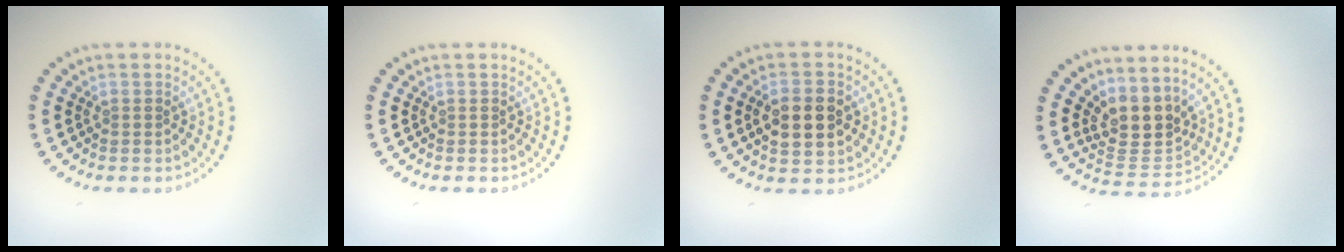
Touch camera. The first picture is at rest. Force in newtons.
{"total": 0.0}
{"total": 4.6, "press": 4.6, "slide": 0.4}
{"total": 3.8, "press": 3.0, "slide": 2.3}